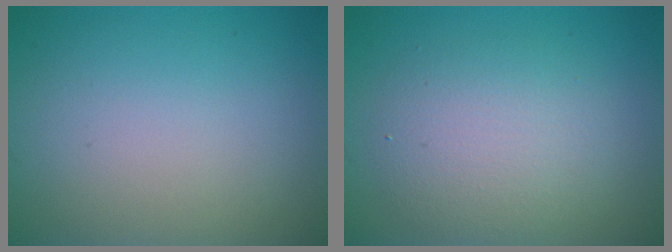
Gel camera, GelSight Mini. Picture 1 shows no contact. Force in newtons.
{"total": 4.2, "press": 4.2, "slide": 0.1}